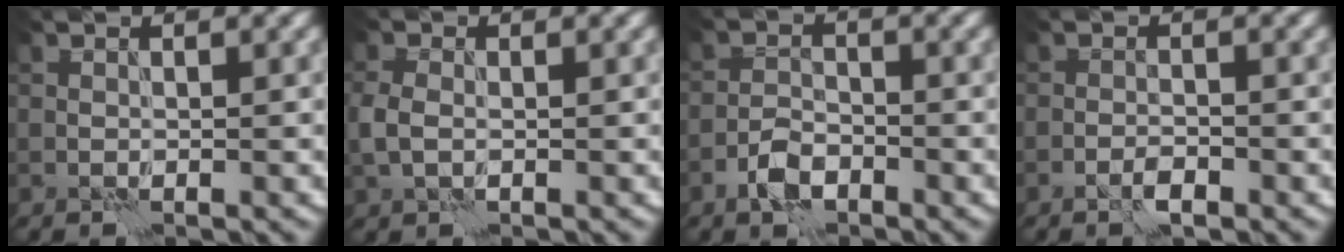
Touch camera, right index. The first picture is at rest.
{"total": 2.1, "force": [-0.3, 1.6, 1.4], "torque": [-0.038, 0.000, -0.009]}
{"total": 2.8, "force": [-1.8, 1.4, 1.6], "torque": [-0.028, 0.006, -0.039]}
{"total": 1.6, "force": [-1.1, 0.5, 1.1], "torque": [-0.018, 0.003, -0.022]}